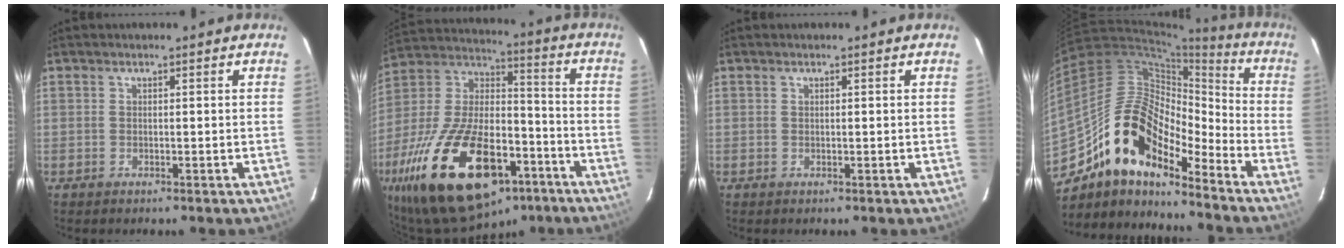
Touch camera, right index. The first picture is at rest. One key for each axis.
{"total": 31.0, "fx": -16.9, "fy": 14.3, "fz": 21.6, "tx": -0.418, "ty": -0.012, "tz": -0.269}
{"total": 0.0}
{"total": 16.9, "fx": -12.5, "fy": 6.9, "fz": 9.0, "tx": -0.159, "ty": 0.018, "tz": -0.240}